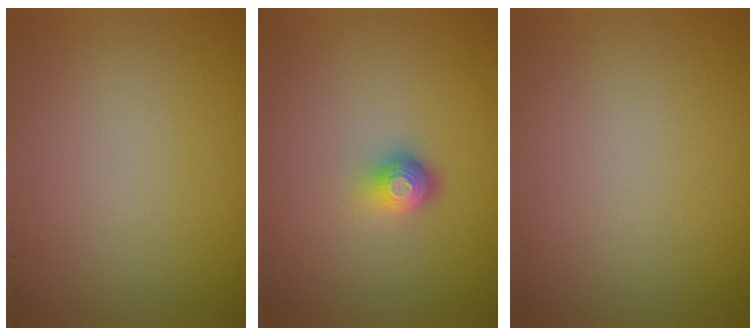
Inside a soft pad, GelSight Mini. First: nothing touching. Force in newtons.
{"total": 2.0, "press": 1.4, "slide": 1.4}
{"total": 0.0}